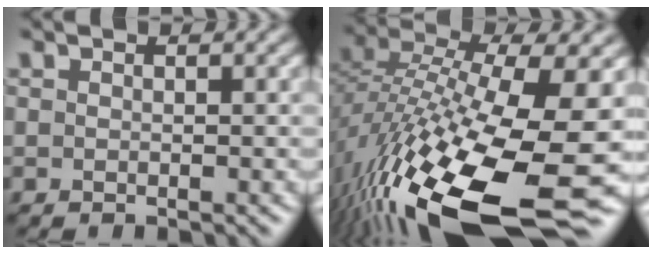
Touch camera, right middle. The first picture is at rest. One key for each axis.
{"total": 17.5, "fx": -7.3, "fy": 6.5, "fz": 14.5, "tx": -0.302, "ty": -0.015, "tz": -0.132}